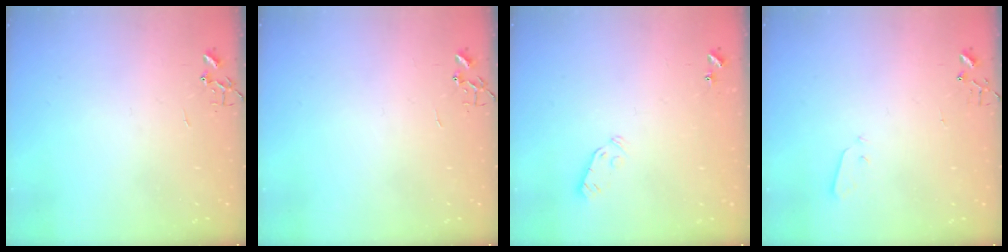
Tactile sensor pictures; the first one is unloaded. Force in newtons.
{"total": 0.0}
{"total": 3.9, "press": 3.8, "slide": 0.9}
{"total": 2.1, "press": 2.1, "slide": 0.3}